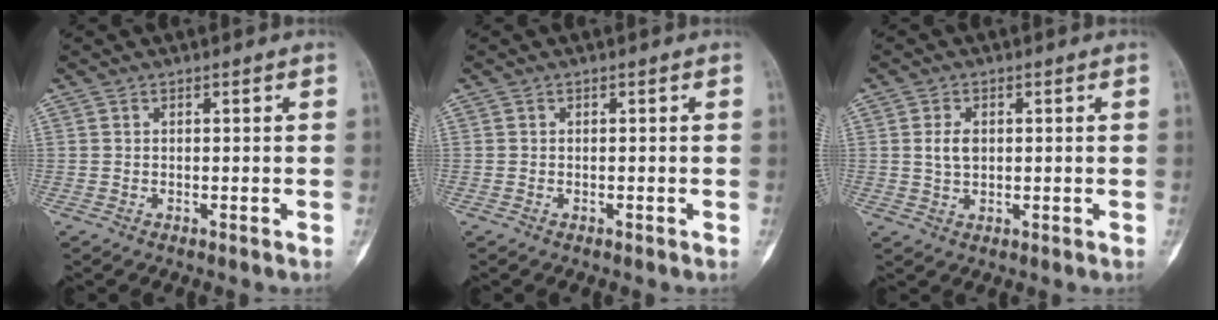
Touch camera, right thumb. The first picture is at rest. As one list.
[{"total": 0.0}, {"total": 3.6, "force": [0.6, 2.4, 2.7], "torque": [-0.046, -0.001, 0.014]}]